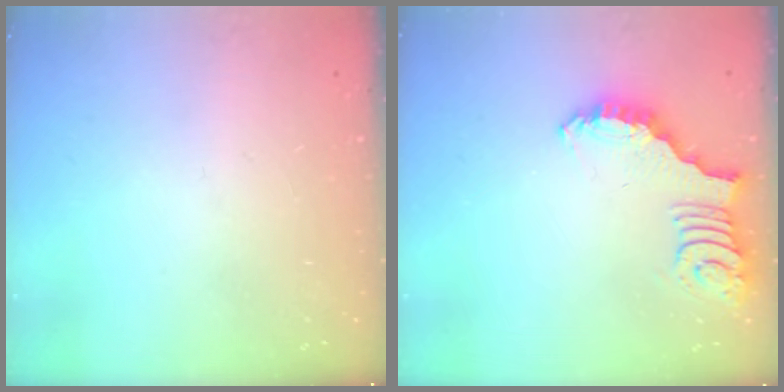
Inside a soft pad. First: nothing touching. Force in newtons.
{"total": 2.7, "press": 2.7, "slide": 0.6}